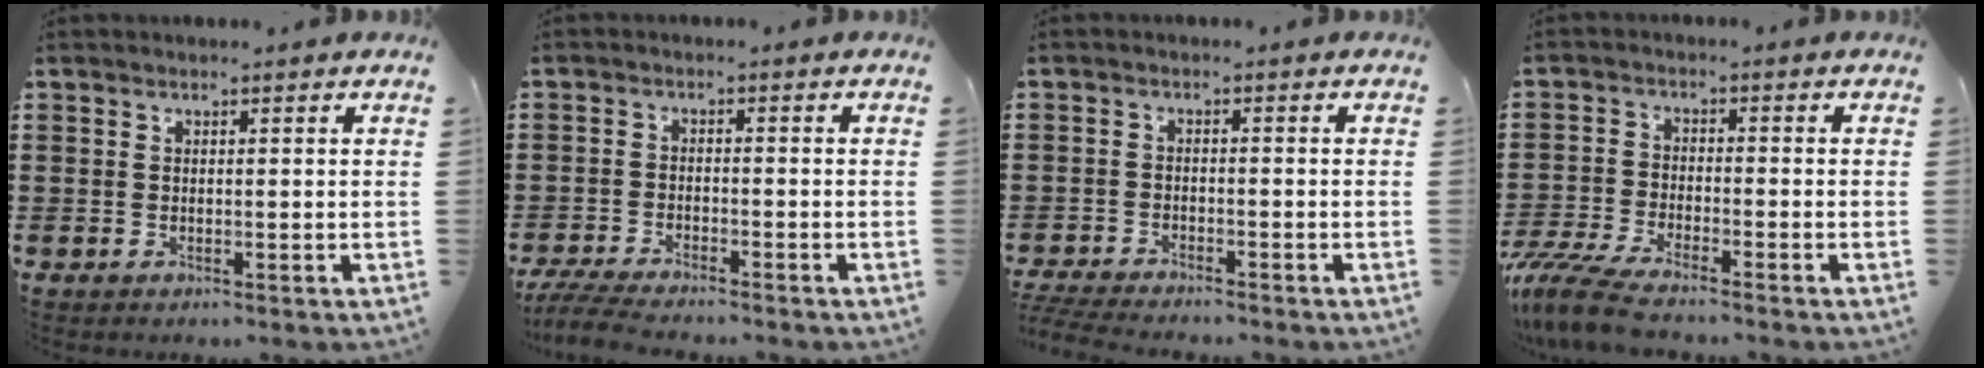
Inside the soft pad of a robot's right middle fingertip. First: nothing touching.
{"total": 4.1, "force": [-3.9, 0.2, 1.4], "torque": [-0.044, -0.012, -0.083]}
{"total": 3.3, "force": [-3.2, 0.1, 0.6], "torque": [-0.026, -0.006, -0.071]}
{"total": 6.2, "force": [-5.5, 0.5, 3.0], "torque": [-0.087, -0.018, -0.113]}